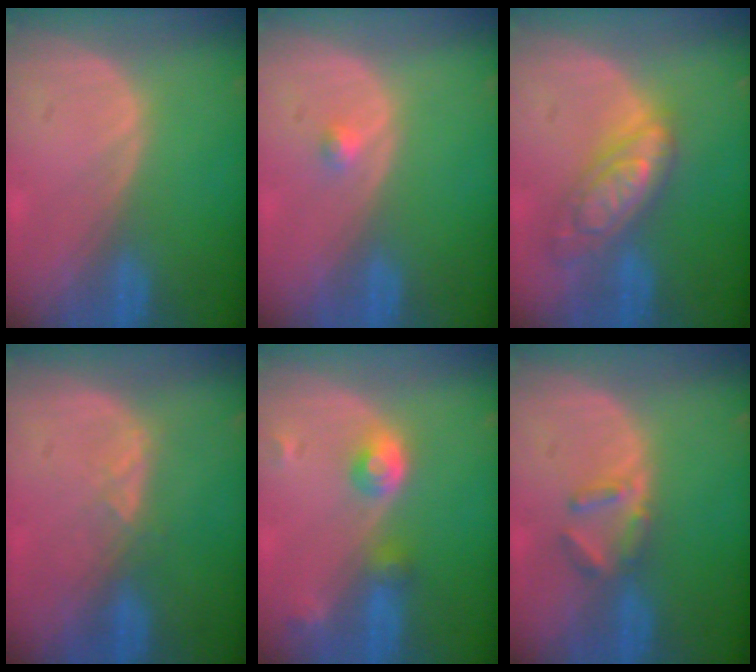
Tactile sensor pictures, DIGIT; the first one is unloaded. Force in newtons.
{"total": 1.2, "press": 1.1, "slide": 0.6}
{"total": 7.4, "press": 7.4, "slide": 0.5}
{"total": 2.0, "press": 1.9, "slide": 0.7}
{"total": 4.5, "press": 4.1, "slide": 1.8}
{"total": 3.3, "press": 3.2, "slide": 0.4}